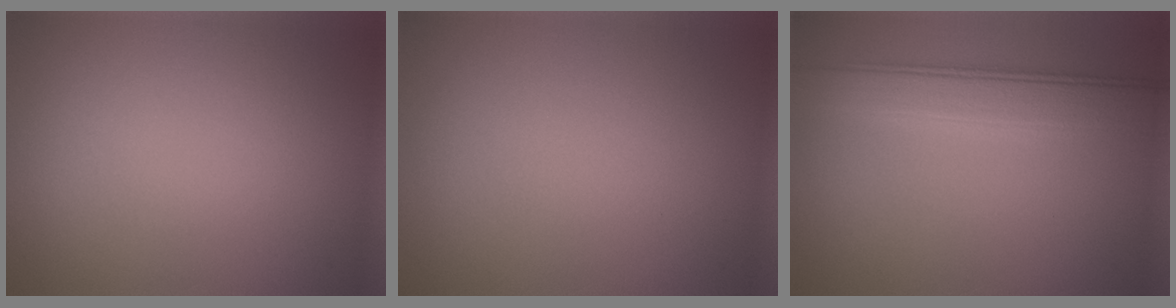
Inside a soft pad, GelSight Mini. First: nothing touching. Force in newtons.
{"total": 0.0}
{"total": 5.0, "press": 5.0, "slide": 0.2}